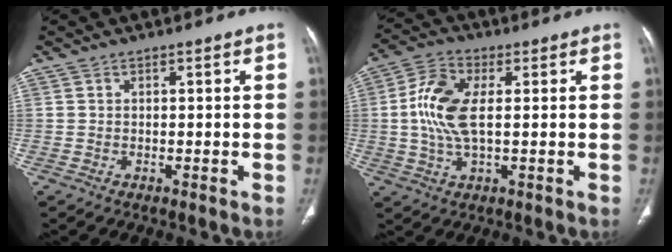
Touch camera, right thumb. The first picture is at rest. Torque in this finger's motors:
{"motor_torque": [-0.54, 0.96, 0.62, 0.69, 0.05]}